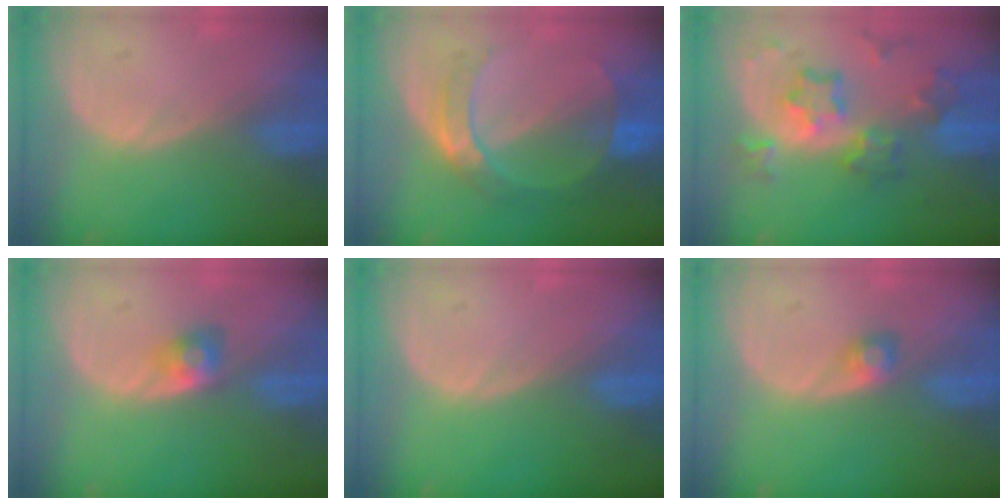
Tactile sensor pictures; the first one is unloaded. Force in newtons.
{"total": 7.2, "press": 6.5, "slide": 3.1}
{"total": 8.6, "press": 7.6, "slide": 4.1}
{"total": 2.8, "press": 2.5, "slide": 1.2}
{"total": 0.0}
{"total": 1.9, "press": 1.8, "slide": 0.2}